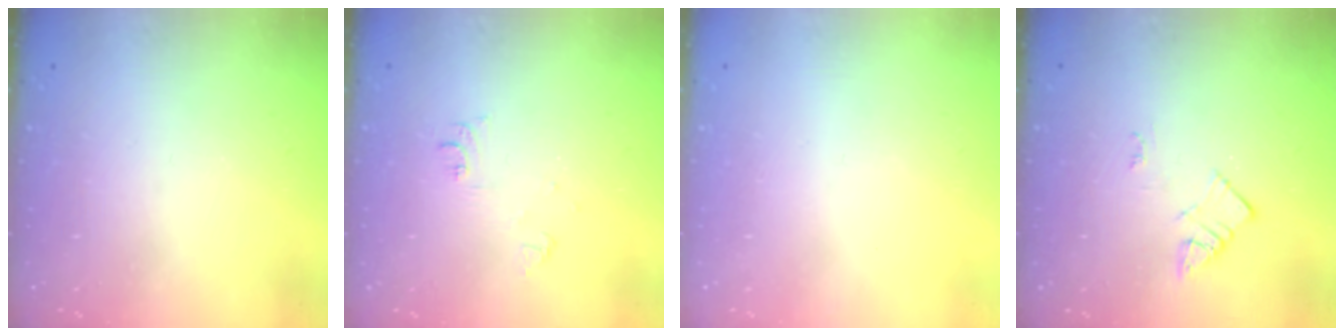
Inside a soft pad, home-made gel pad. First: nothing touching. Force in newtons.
{"total": 6.3, "press": 6.3, "slide": 0.7}
{"total": 1.6, "press": 1.6, "slide": 0.1}
{"total": 3.0, "press": 3.0, "slide": 0.4}